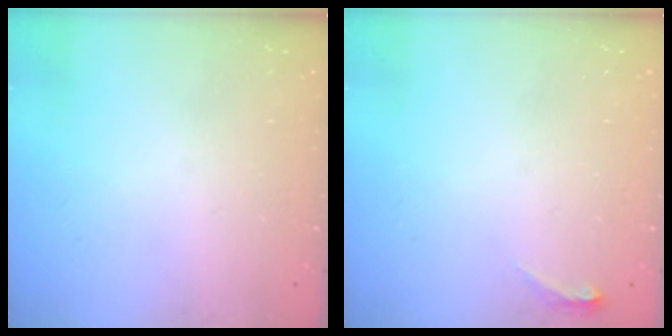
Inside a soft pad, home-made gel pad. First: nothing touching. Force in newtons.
{"total": 3.7, "press": 3.4, "slide": 1.5}